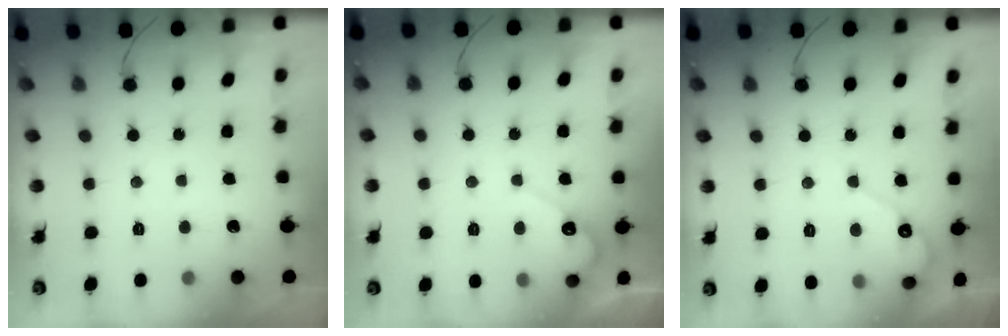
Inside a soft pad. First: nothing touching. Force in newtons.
{"total": 4.7, "press": 4.7, "slide": 0.4}
{"total": 5.6, "press": 5.6, "slide": 0.4}